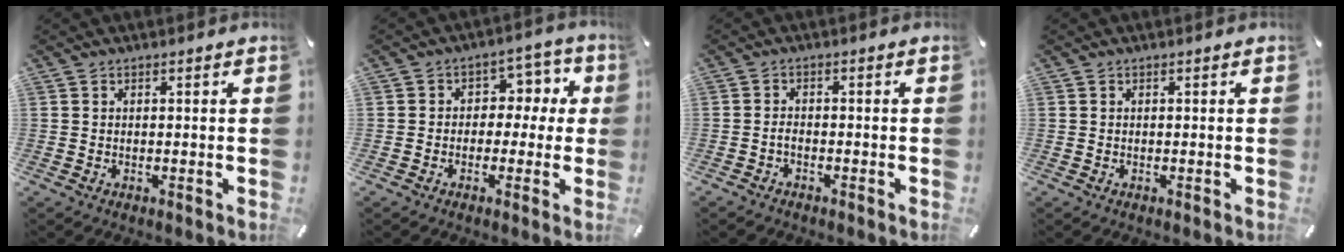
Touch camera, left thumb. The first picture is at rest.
{"total": 7.2, "force": [-0.1, 6.3, 3.3], "torque": [-0.032, 0.005, -0.009]}
{"total": 1.7, "force": [-1.1, 0.8, 1.0], "torque": [-0.020, 0.007, -0.023]}
{"total": 0.0}